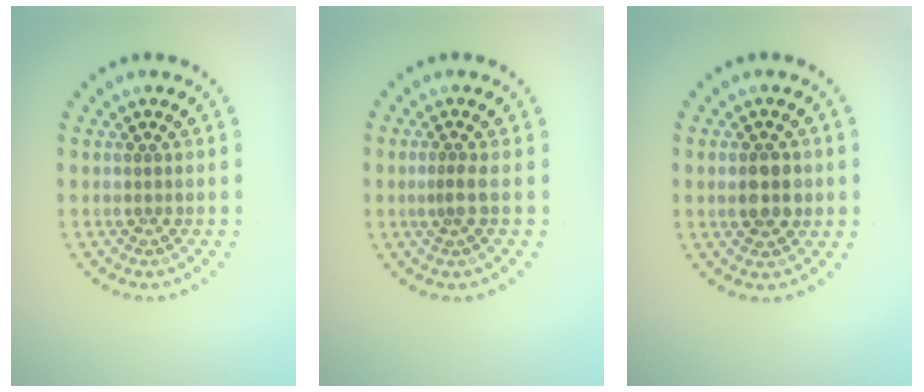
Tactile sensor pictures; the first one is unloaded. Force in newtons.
{"total": 1.0, "press": 0.6, "slide": 0.8}
{"total": 2.9, "press": 2.9, "slide": 0.0}